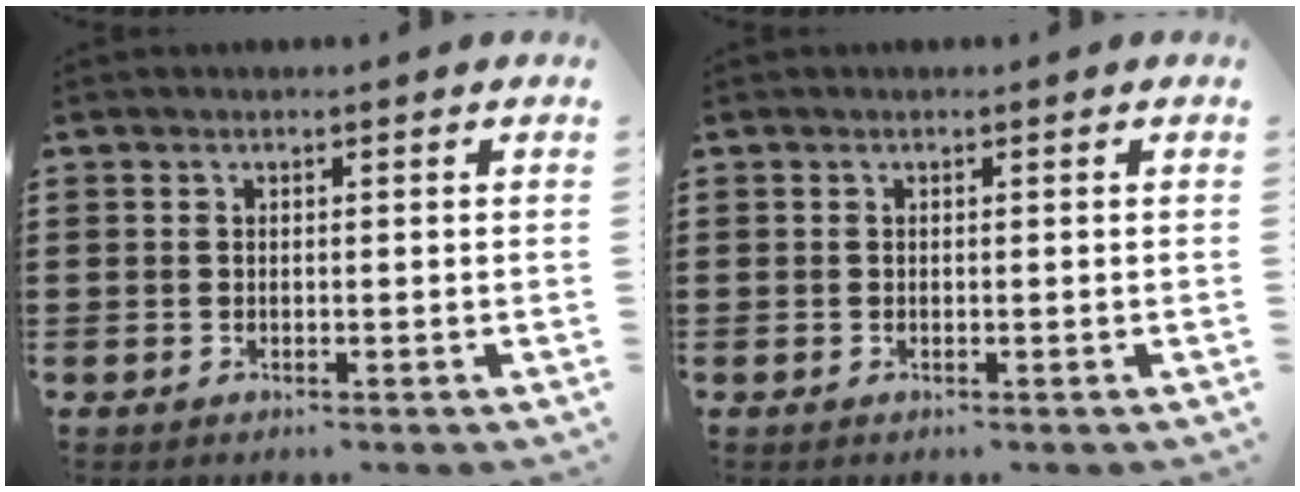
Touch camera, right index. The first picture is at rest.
{"total": 0.0}